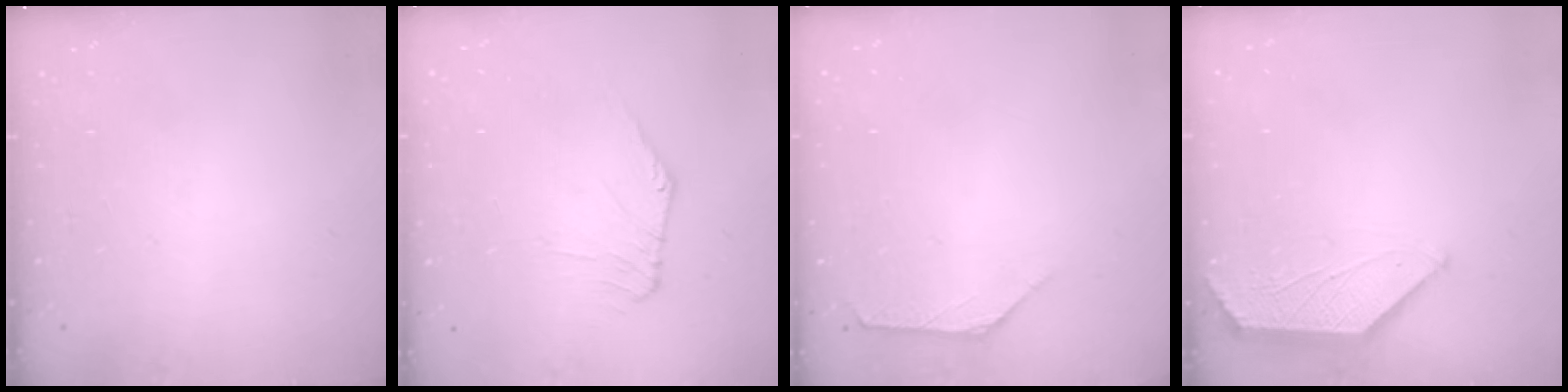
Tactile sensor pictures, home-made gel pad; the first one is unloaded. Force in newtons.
{"total": 1.1, "press": 1.0, "slide": 0.3}
{"total": 1.6, "press": 1.5, "slide": 0.4}
{"total": 1.2, "press": 1.1, "slide": 0.3}